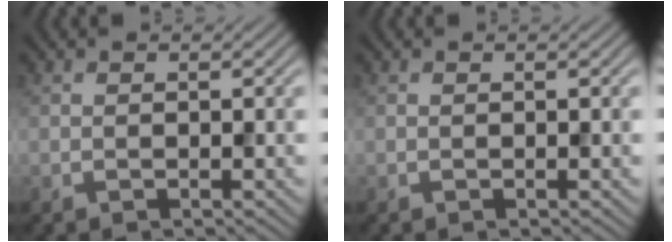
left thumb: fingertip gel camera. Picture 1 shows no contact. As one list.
[{"total": 0.0}]